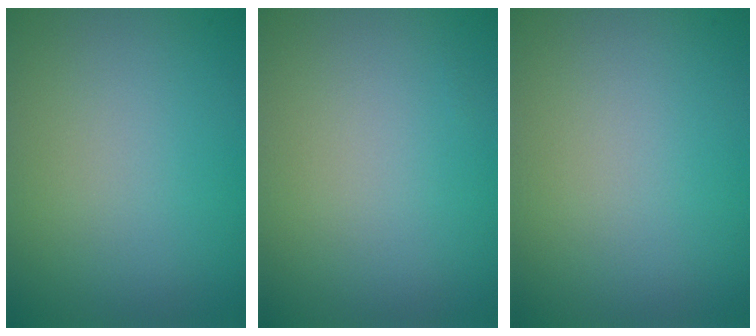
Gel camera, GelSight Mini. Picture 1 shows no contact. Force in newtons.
{"total": 0.0}
{"total": 0.0}